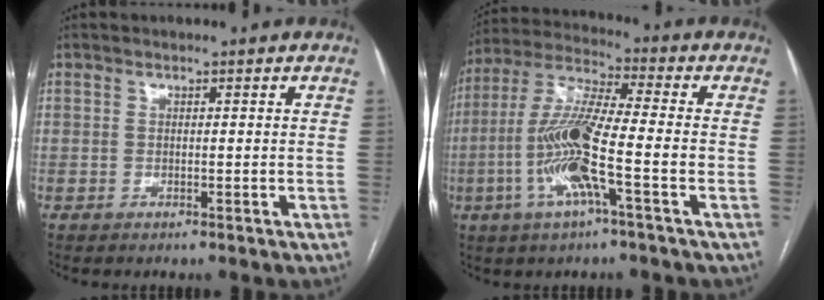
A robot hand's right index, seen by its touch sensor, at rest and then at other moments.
{"total": 12.7, "force": [-3.5, 0.8, 12.2], "torque": [-0.255, 0.000, -0.074]}